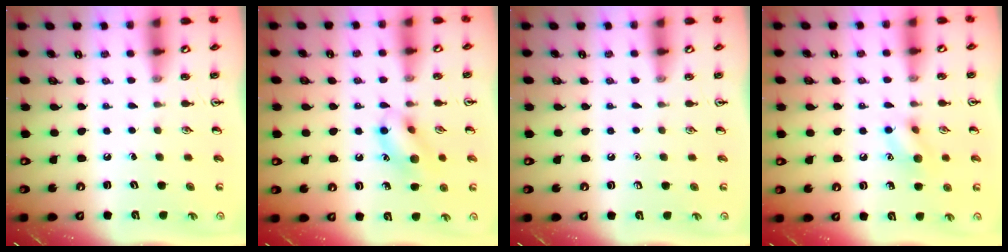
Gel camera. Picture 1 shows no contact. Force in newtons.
{"total": 9.9, "press": 9.9, "slide": 0.5}
{"total": 0.0}
{"total": 8.8, "press": 8.7, "slide": 0.9}